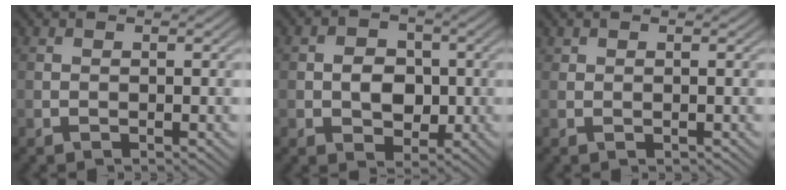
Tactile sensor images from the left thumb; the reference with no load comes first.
{"total": 4.7, "force": [-0.6, 3.7, 2.8], "torque": [-0.046, -0.003, -0.017]}
{"total": 0.6, "force": [0.5, 0.4, 0.2], "torque": [-0.008, -0.001, 0.012]}